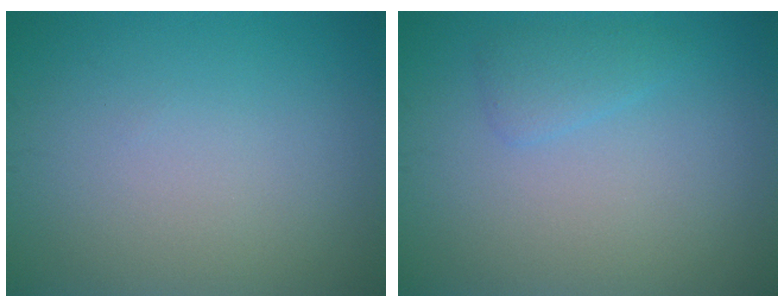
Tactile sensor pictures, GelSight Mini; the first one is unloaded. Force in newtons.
{"total": 1.4, "press": 1.4, "slide": 0.2}